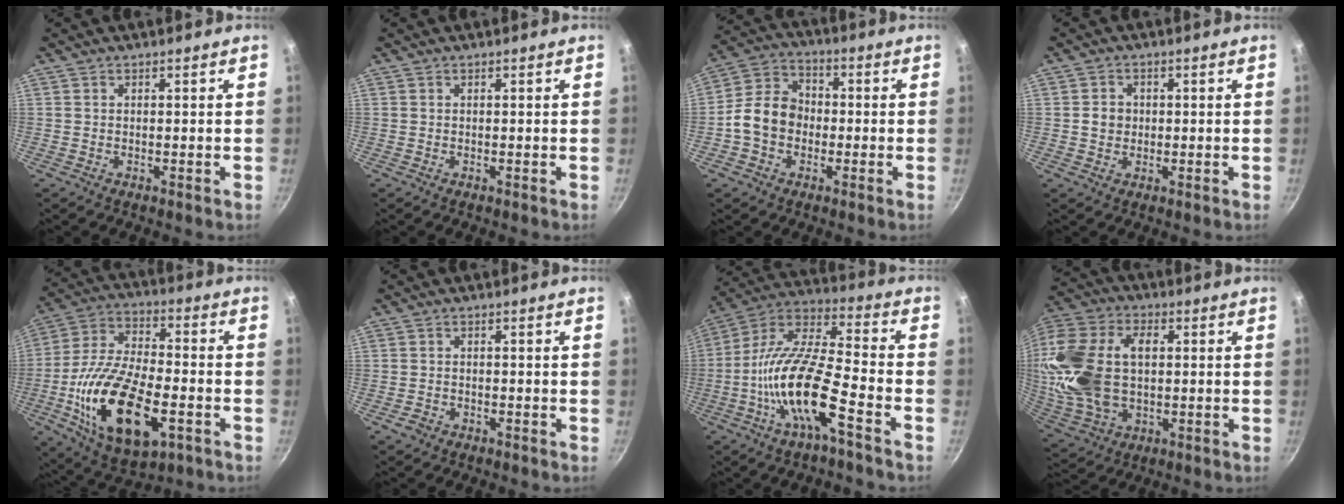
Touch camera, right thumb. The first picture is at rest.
{"total": 0.0}
{"total": 10.1, "force": [-1.6, 8.1, 5.9], "torque": [-0.079, 0.031, -0.048]}
{"total": 3.1, "force": [0.0, 2.8, 1.3], "torque": [-0.007, 0.007, -0.001]}
{"total": 23.4, "force": [-6.6, 11.6, 19.2], "torque": [-0.356, 0.019, -0.115]}
{"total": 1.8, "force": [-1.1, 1.3, 0.7], "torque": [-0.015, 0.014, -0.016]}
{"total": 17.3, "force": [-6.8, 4.9, 15.1], "torque": [-0.286, 0.048, -0.146]}
{"total": 22.7, "force": [1.6, 14.6, 17.3], "torque": [-0.361, 0.015, 0.033]}